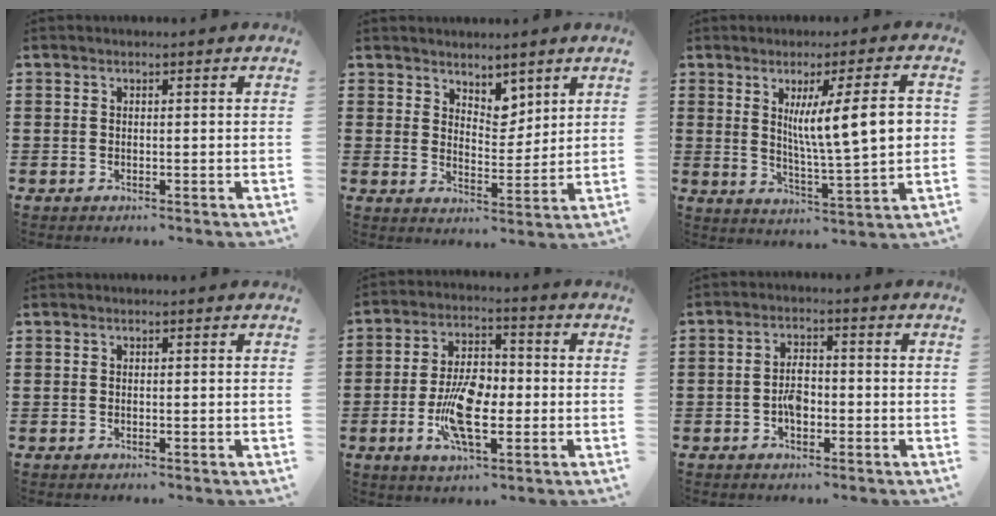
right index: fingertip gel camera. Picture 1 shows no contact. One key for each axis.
{"total": 4.6, "fx": 3.8, "fy": 2.4, "fz": 1.1, "tx": -0.027, "ty": -0.005, "tz": 0.069}
{"total": 10.6, "fx": 2.5, "fy": 1.5, "fz": 10.2, "tx": -0.176, "ty": 0.001, "tz": 0.034}
{"total": 0.0}
{"total": 9.8, "fx": -2.0, "fy": 4.4, "fz": 8.5, "tx": -0.169, "ty": -0.005, "tz": -0.039}
{"total": 3.7, "fx": -1.0, "fy": 1.9, "fz": 3.0, "tx": -0.063, "ty": 0.003, "tz": -0.021}